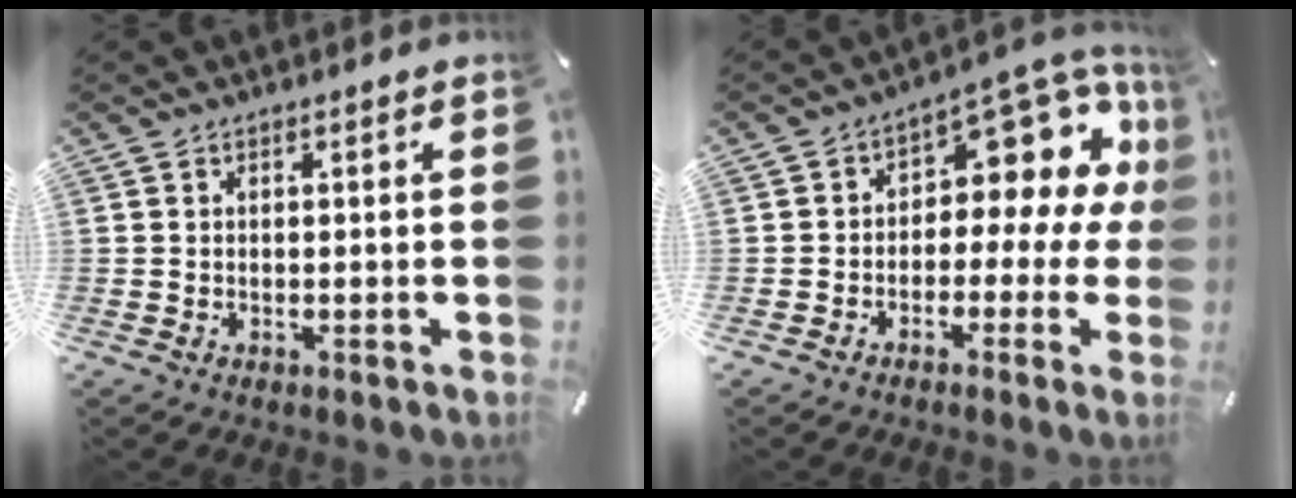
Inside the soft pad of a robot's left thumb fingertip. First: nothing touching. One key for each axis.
{"total": 10.7, "fx": 4.9, "fy": 6.1, "fz": 7.4, "tx": -0.096, "ty": -0.047, "tz": 0.079}